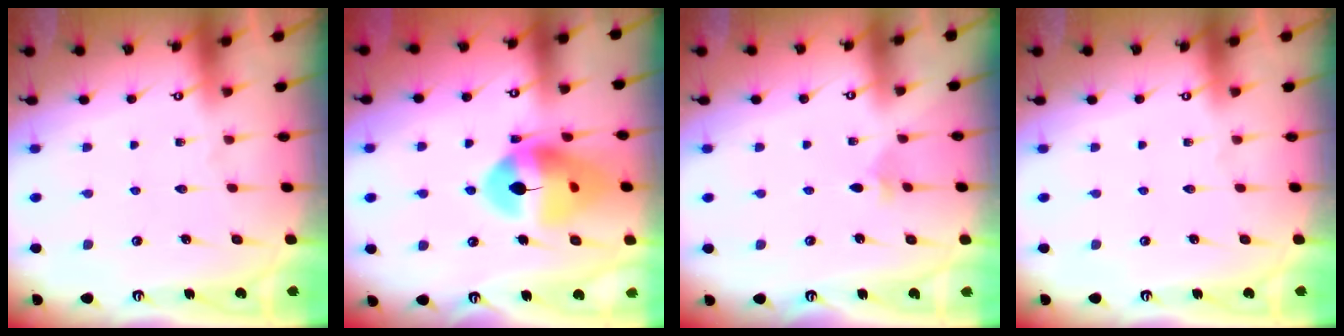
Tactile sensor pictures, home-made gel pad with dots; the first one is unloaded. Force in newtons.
{"total": 15.0, "press": 14.9, "slide": 1.9}
{"total": 1.7, "press": 1.6, "slide": 0.5}
{"total": 0.0}